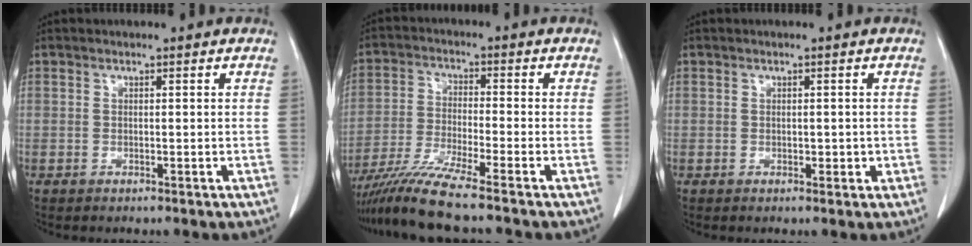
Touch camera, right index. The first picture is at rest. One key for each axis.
{"total": 8.6, "fx": -7.1, "fy": -1.4, "fz": 4.7, "tx": -0.092, "ty": -0.027, "tz": -0.134}
{"total": 1.4, "fx": -0.1, "fy": 1.0, "fz": 1.0, "tx": -0.011, "ty": 0.003, "tz": 0.001}